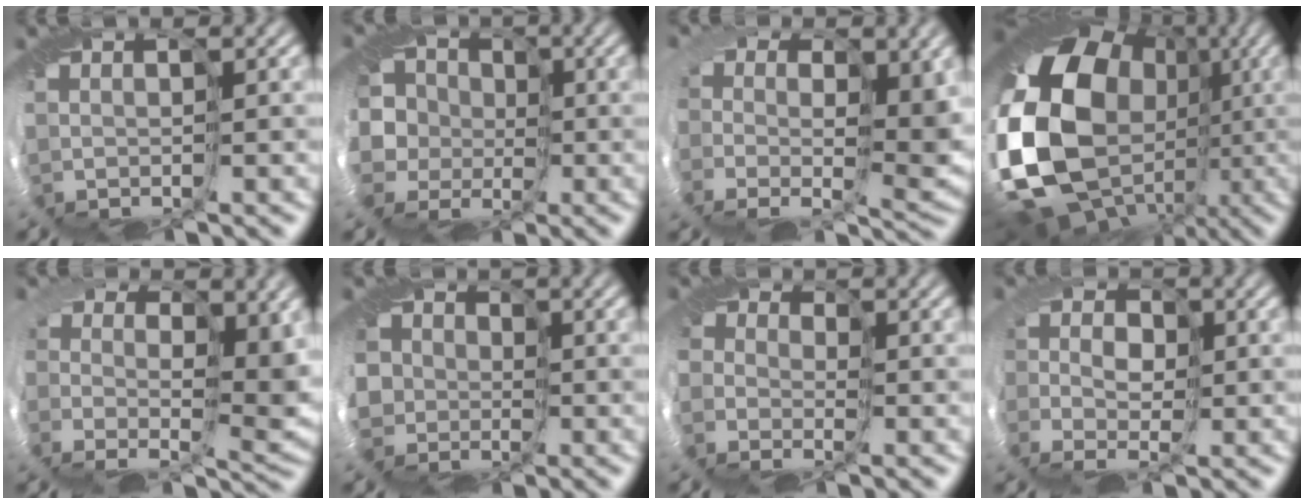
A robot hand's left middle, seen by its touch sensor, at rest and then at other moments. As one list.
[{"total": 6.9, "force": [-1.7, 6.2, 2.3], "torque": [-0.056, 0.018, -0.082]}, {"total": 6.2, "force": [-0.2, 3.7, 4.9], "torque": [-0.075, -0.036, -0.008]}, {"total": 20.6, "force": [-1.6, 17.4, 10.8], "torque": [-0.212, -0.041, -0.090]}, {"total": 7.2, "force": [-0.2, 4.3, 5.7], "torque": [-0.078, -0.035, -0.008]}, {"total": 5.4, "force": [-0.1, 5.1, 1.8], "torque": [-0.038, 0.004, -0.052]}, {"total": 4.4, "force": [-0.6, 4.1, 1.6], "torque": [-0.017, -0.013, -0.037]}, {"total": 3.8, "force": [-1.2, 3.1, 1.7], "torque": [0.007, -0.002, -0.049]}]